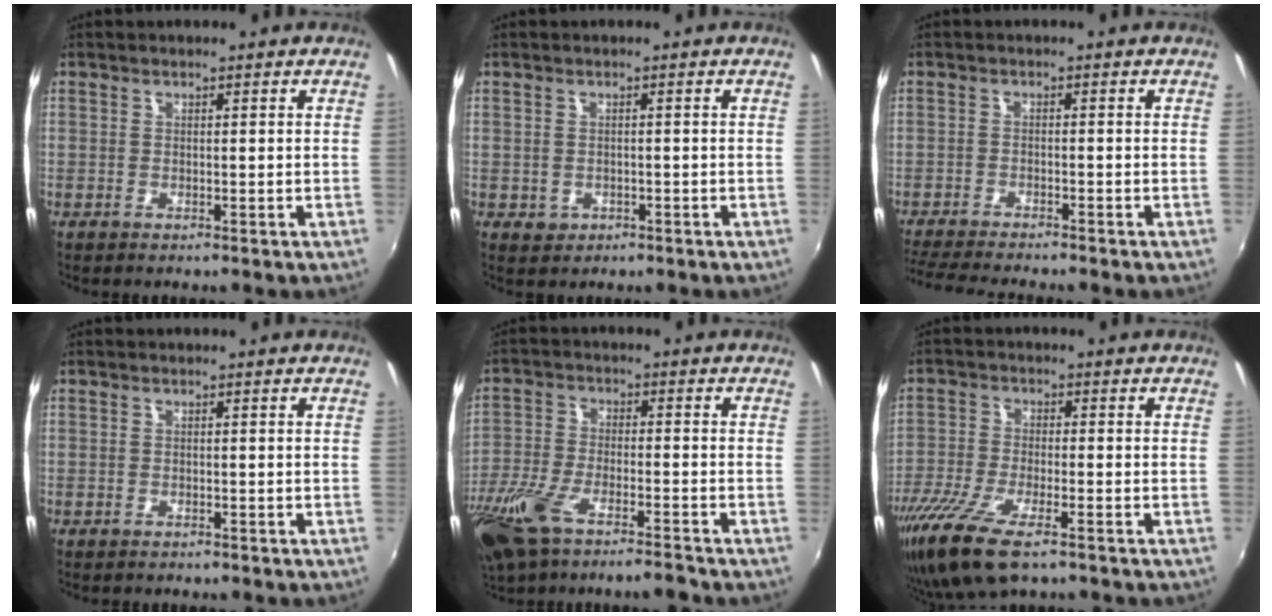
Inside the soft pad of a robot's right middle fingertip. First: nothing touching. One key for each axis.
{"total": 2.2, "fx": -0.6, "fy": 2.0, "fz": 0.7, "tx": -0.016, "ty": -0.004, "tz": -0.004}
{"total": 8.1, "fx": -7.4, "fy": 0.2, "fz": 3.2, "tx": -0.085, "ty": -0.026, "tz": -0.126}
{"total": 0.9, "fx": -0.8, "fy": 0.5, "fz": 0.1, "tx": -0.007, "ty": -0.002, "tz": -0.011}
{"total": 13.6, "fx": -9.9, "fy": 3.4, "fz": 8.7, "tx": -0.209, "ty": -0.038, "tz": -0.191}
{"total": 11.2, "fx": -7.5, "fy": 3.1, "fz": 7.7, "tx": -0.177, "ty": -0.038, "tz": -0.146}